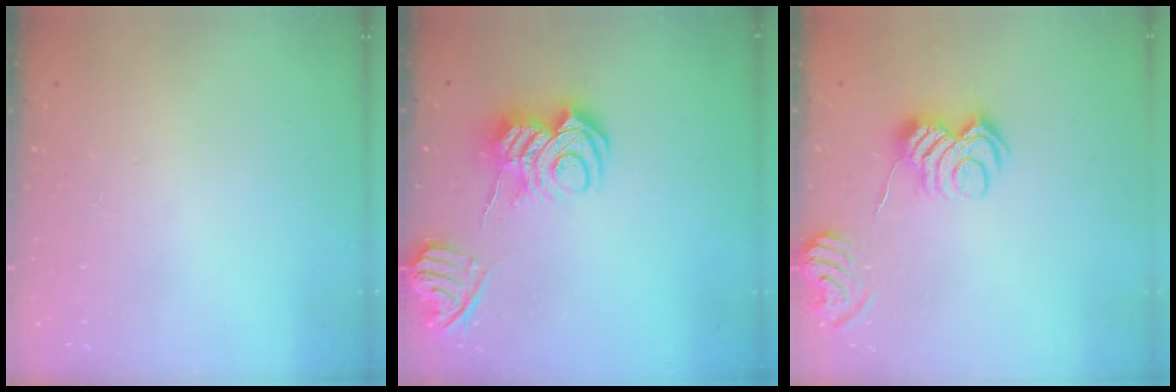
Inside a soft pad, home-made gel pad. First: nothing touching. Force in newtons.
{"total": 11.2, "press": 11.2, "slide": 1.3}
{"total": 9.6, "press": 9.6, "slide": 0.5}